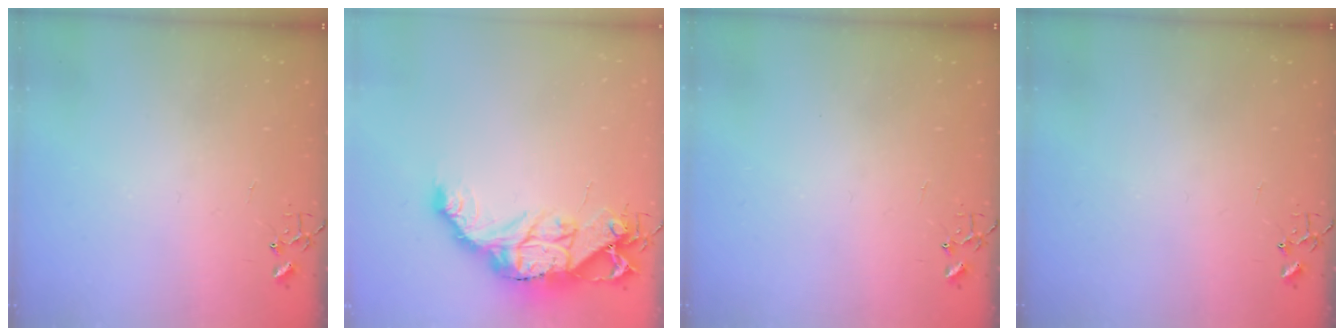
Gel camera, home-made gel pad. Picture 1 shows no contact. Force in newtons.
{"total": 16.7, "press": 16.6, "slide": 1.4}
{"total": 0.0}
{"total": 0.0}